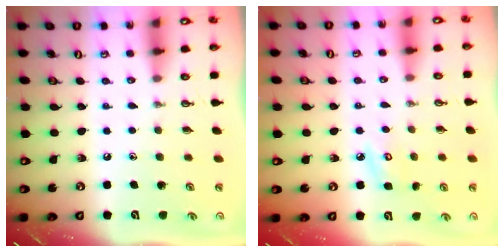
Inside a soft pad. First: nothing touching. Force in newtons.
{"total": 5.2, "press": 5.2, "slide": 0.4}